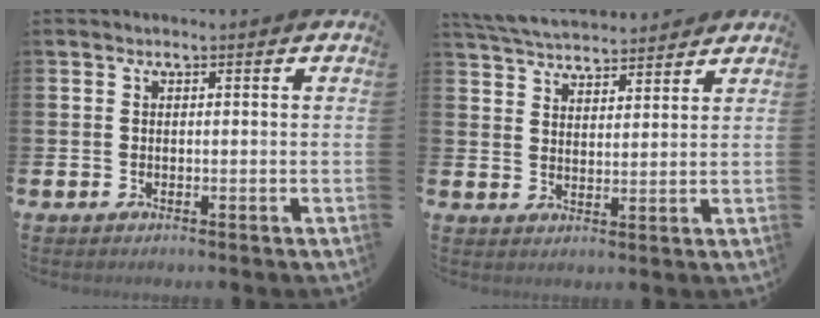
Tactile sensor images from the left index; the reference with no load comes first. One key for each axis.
{"total": 5.2, "fx": 5.2, "fy": 0.7, "fz": 0.4, "tx": -0.030, "ty": -0.026, "tz": 0.094}